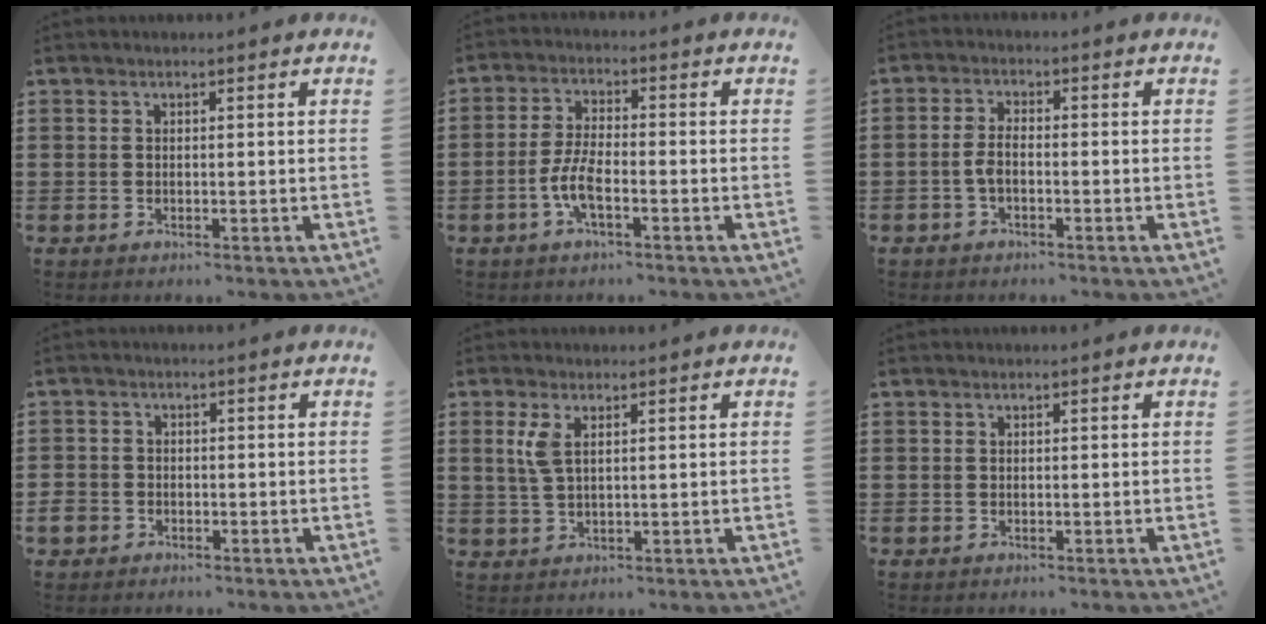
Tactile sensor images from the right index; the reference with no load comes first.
{"total": 5.5, "force": [-2.1, 1.7, 4.8], "torque": [-0.116, -0.006, -0.048]}
{"total": 2.8, "force": [-1.2, 1.1, 2.3], "torque": [-0.058, -0.001, -0.027]}
{"total": 2.4, "force": [-1.3, 1.9, 0.6], "torque": [-0.031, -0.004, -0.033]}
{"total": 3.2, "force": [1.2, 1.2, 2.8], "torque": [-0.067, 0.003, 0.018]}
{"total": 0.0}